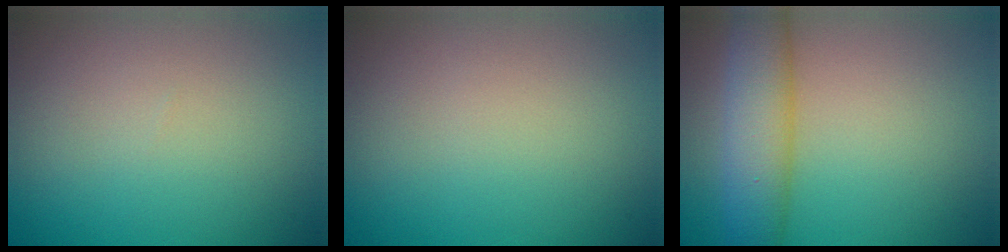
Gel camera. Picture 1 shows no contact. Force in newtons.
{"total": 0.0}
{"total": 5.6, "press": 5.6, "slide": 0.1}